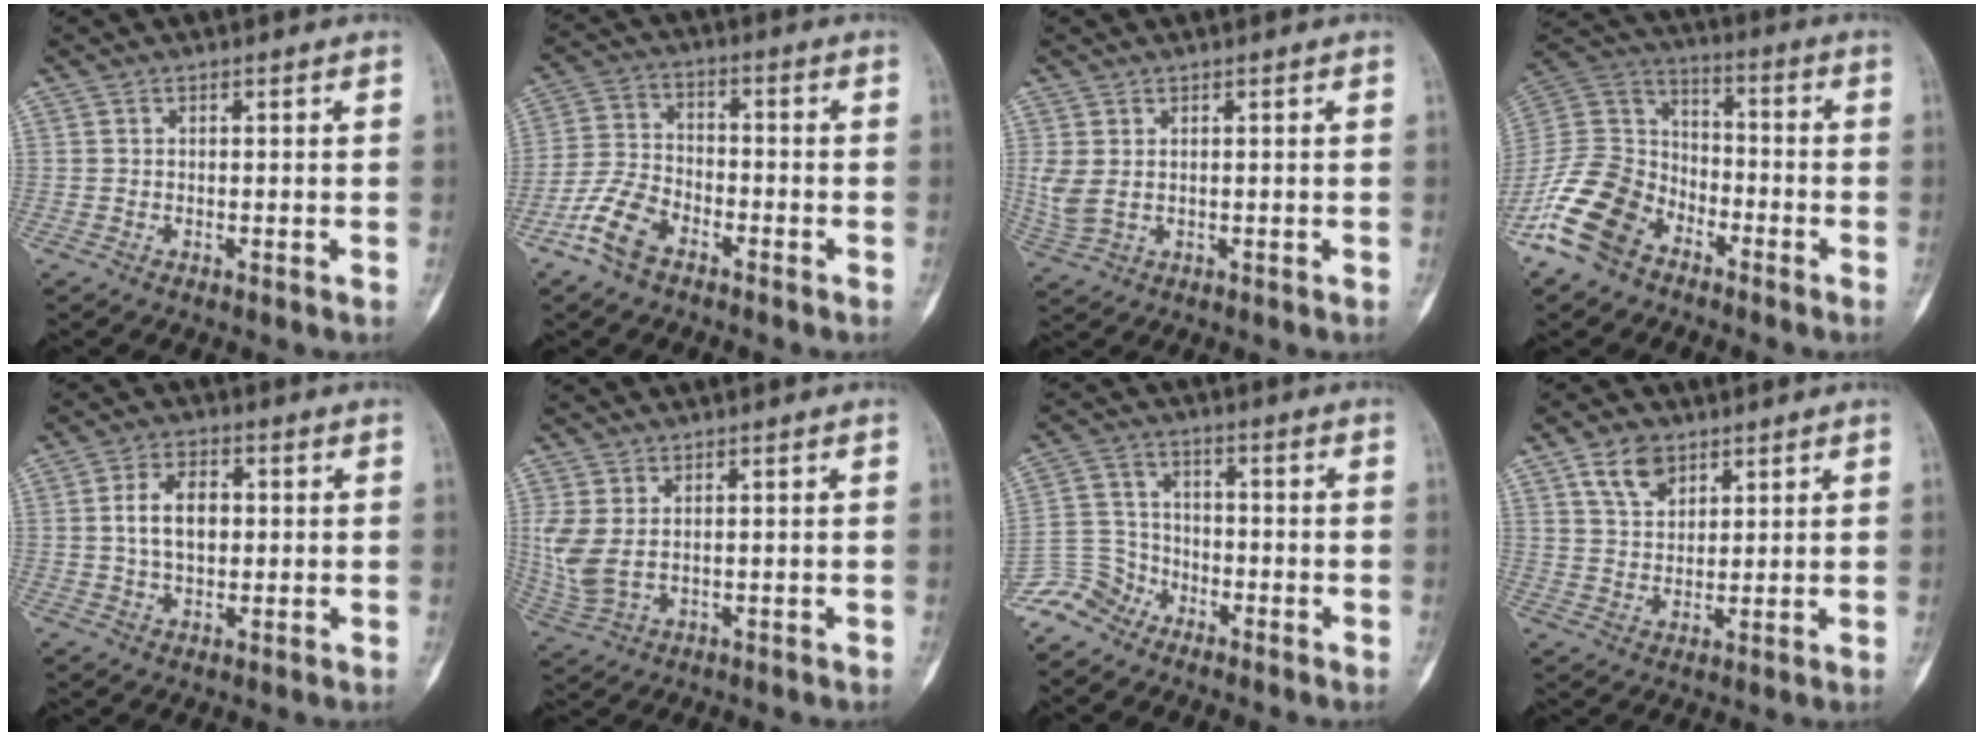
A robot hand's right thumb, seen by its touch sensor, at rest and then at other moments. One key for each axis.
{"total": 8.9, "fx": -5.5, "fy": 4.9, "fz": 5.1, "tx": -0.107, "ty": 0.025, "tz": -0.113}
{"total": 4.1, "fx": 0.5, "fy": 2.4, "fz": 3.3, "tx": -0.089, "ty": 0.002, "tz": 0.019}
{"total": 15.3, "fx": -9.2, "fy": 10.0, "fz": 6.9, "tx": -0.126, "ty": 0.067, "tz": -0.185}
{"total": 7.5, "fx": 0.7, "fy": 4.7, "fz": 5.8, "tx": -0.090, "ty": 0.008, "tz": 0.012}
{"total": 6.6, "fx": 1.1, "fy": 3.7, "fz": 5.4, "tx": -0.139, "ty": -0.001, "tz": 0.037}
{"total": 7.2, "fx": -5.6, "fy": 4.5, "fz": 0.3, "tx": 0.015, "ty": 0.040, "tz": -0.125}
{"total": 6.6, "fx": 3.9, "fy": 4.1, "fz": 3.4, "tx": -0.043, "ty": -0.022, "tz": 0.074}